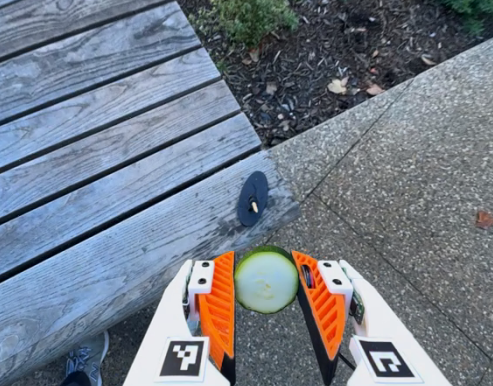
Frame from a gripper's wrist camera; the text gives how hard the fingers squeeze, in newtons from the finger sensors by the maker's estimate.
{"total": 7.4, "left": 7.3, "right": 7.5}